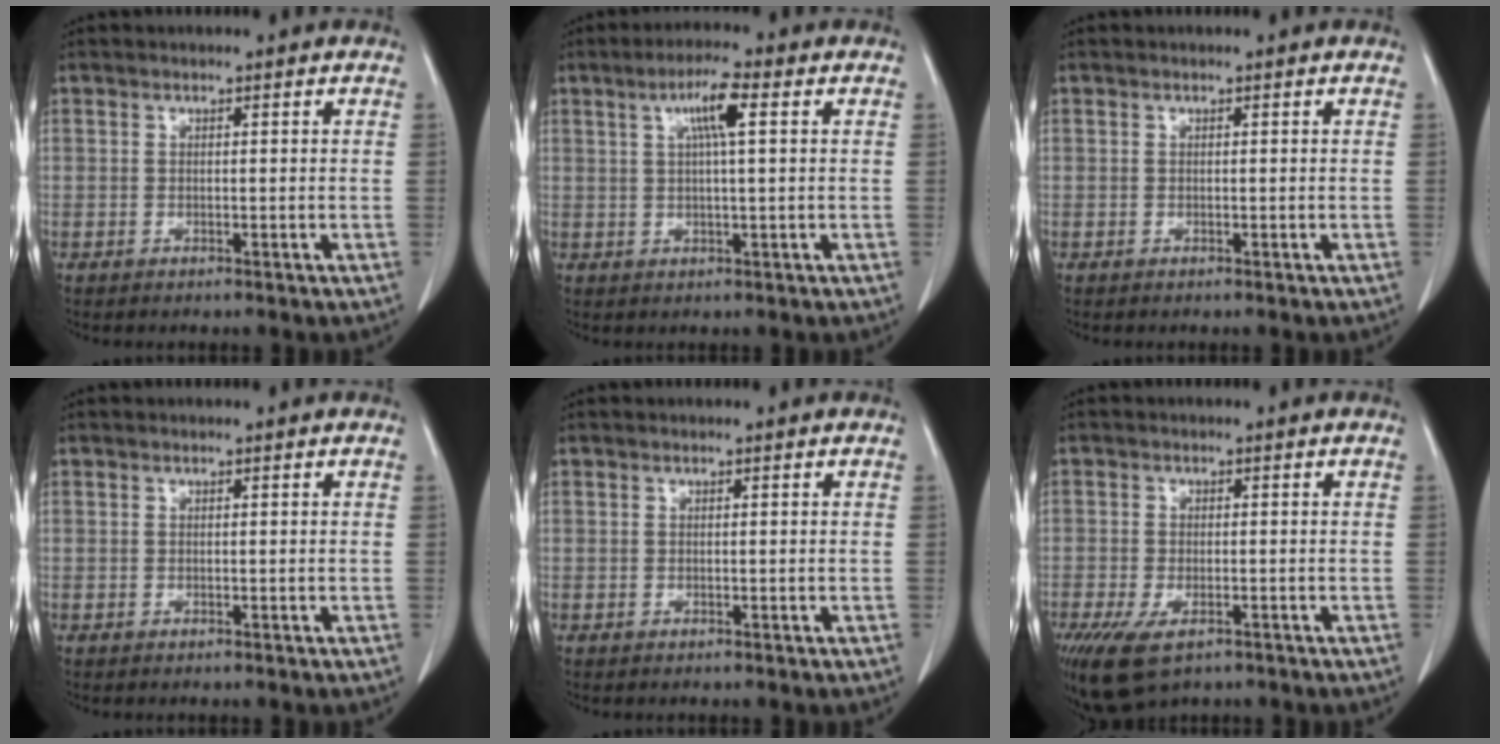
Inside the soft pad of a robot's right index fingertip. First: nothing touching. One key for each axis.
{"total": 6.0, "fx": 2.0, "fy": 0.8, "fz": 5.6, "tx": -0.104, "ty": 0.009, "tz": 0.036}
{"total": 0.0}
{"total": 0.0}
{"total": 0.0}
{"total": 11.6, "fx": -6.5, "fy": 6.1, "fz": 7.5, "tx": -0.176, "ty": -0.019, "tz": -0.101}